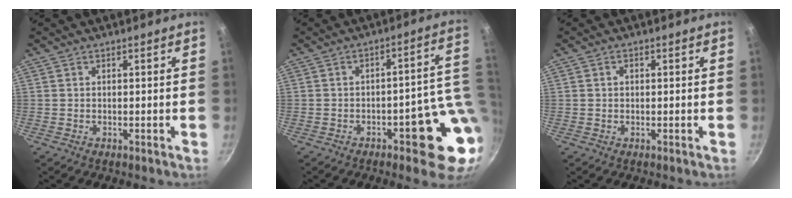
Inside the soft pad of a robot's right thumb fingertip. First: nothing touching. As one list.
[{"total": 12.4, "force": [-2.3, 4.8, 11.2], "torque": [-0.089, 0.023, -0.026]}, {"total": 1.0, "force": [0.1, 0.8, 0.6], "torque": [-0.009, 0.006, 0.002]}]